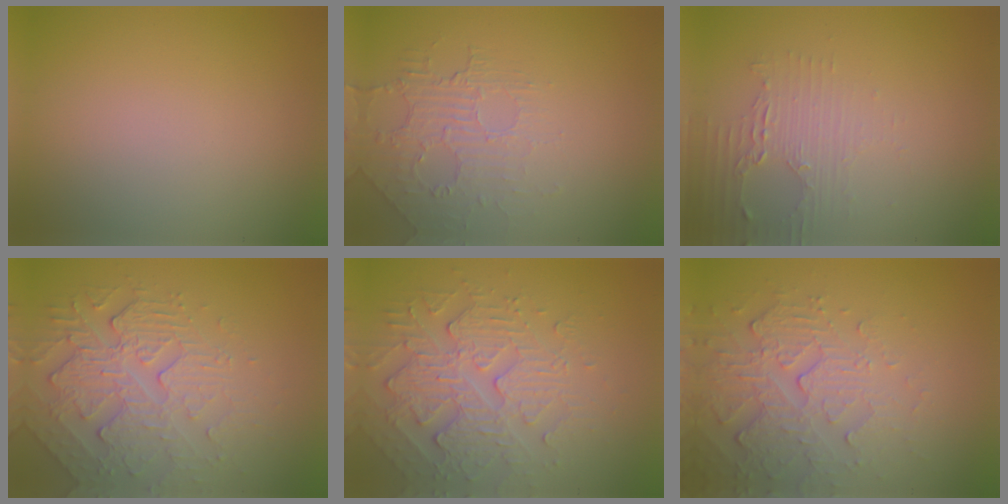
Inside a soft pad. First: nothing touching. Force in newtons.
{"total": 2.1, "press": 1.2, "slide": 1.7}
{"total": 2.2, "press": 2.1, "slide": 0.6}
{"total": 4.4, "press": 4.1, "slide": 1.7}
{"total": 4.8, "press": 4.2, "slide": 2.4}
{"total": 5.5, "press": 3.7, "slide": 4.1}